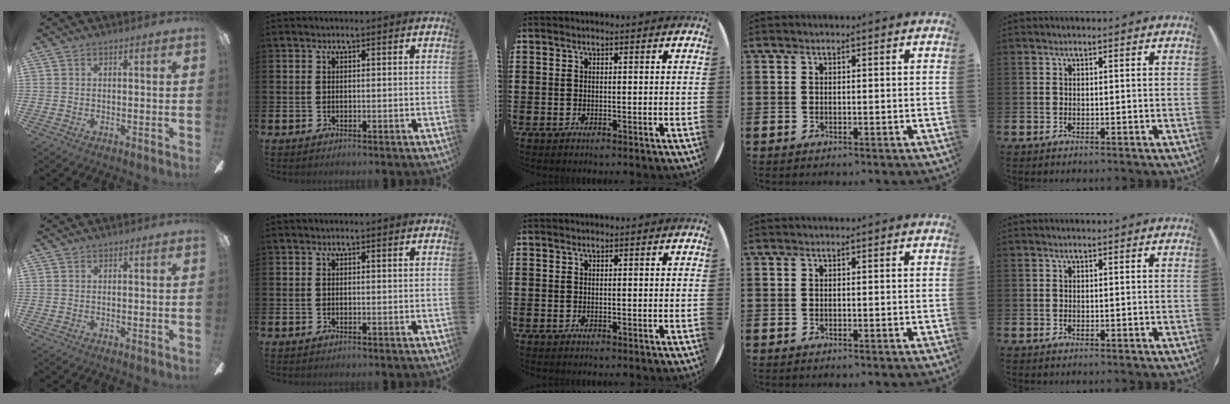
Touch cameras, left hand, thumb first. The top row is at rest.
{}